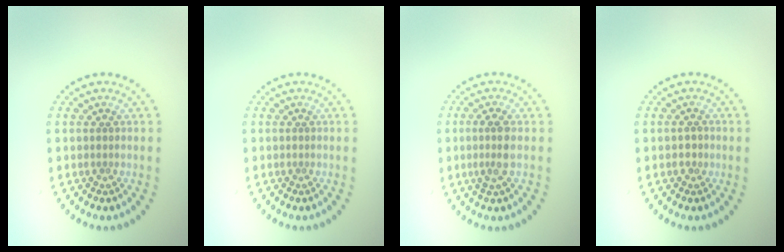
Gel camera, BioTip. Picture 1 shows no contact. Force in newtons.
{"total": 0.0}
{"total": 2.2, "press": 2.1, "slide": 0.8}
{"total": 1.0, "press": 1.0, "slide": 0.3}